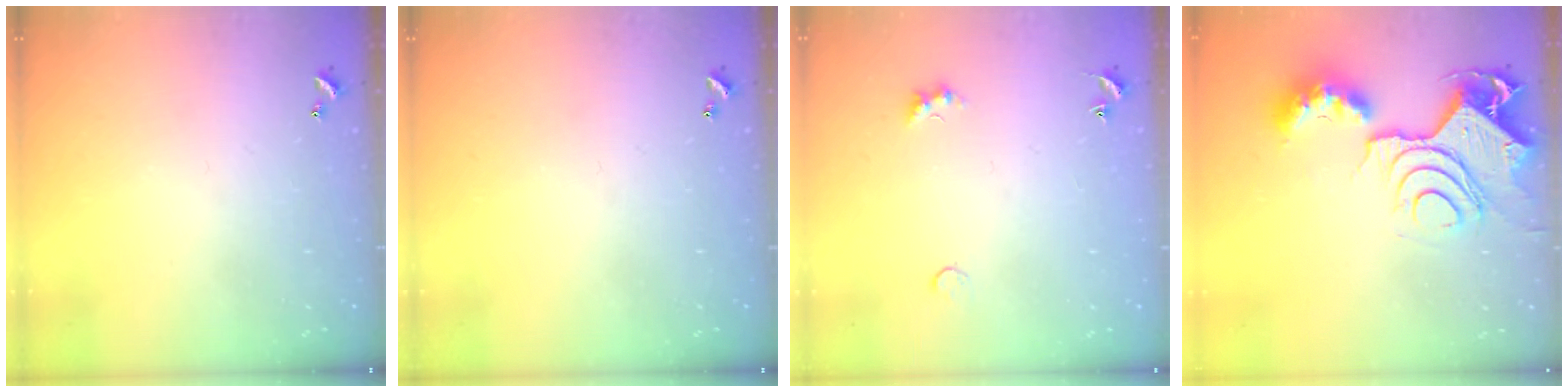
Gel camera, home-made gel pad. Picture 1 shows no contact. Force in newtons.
{"total": 0.0}
{"total": 1.9, "press": 1.9, "slide": 0.5}
{"total": 15.5, "press": 15.4, "slide": 1.8}